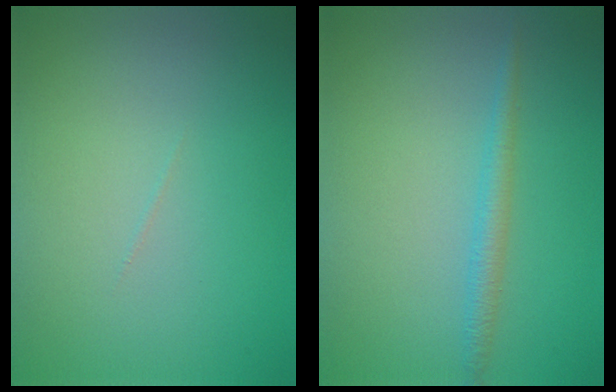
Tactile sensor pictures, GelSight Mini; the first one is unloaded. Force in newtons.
{"total": 1.7, "press": 1.7, "slide": 0.1}